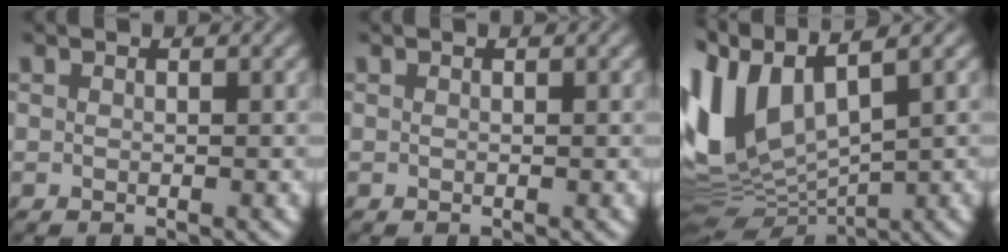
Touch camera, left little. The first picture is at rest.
{"total": 0.0}
{"total": 9.8, "force": [3.4, 4.8, 7.8], "torque": [-0.190, 0.006, 0.065]}